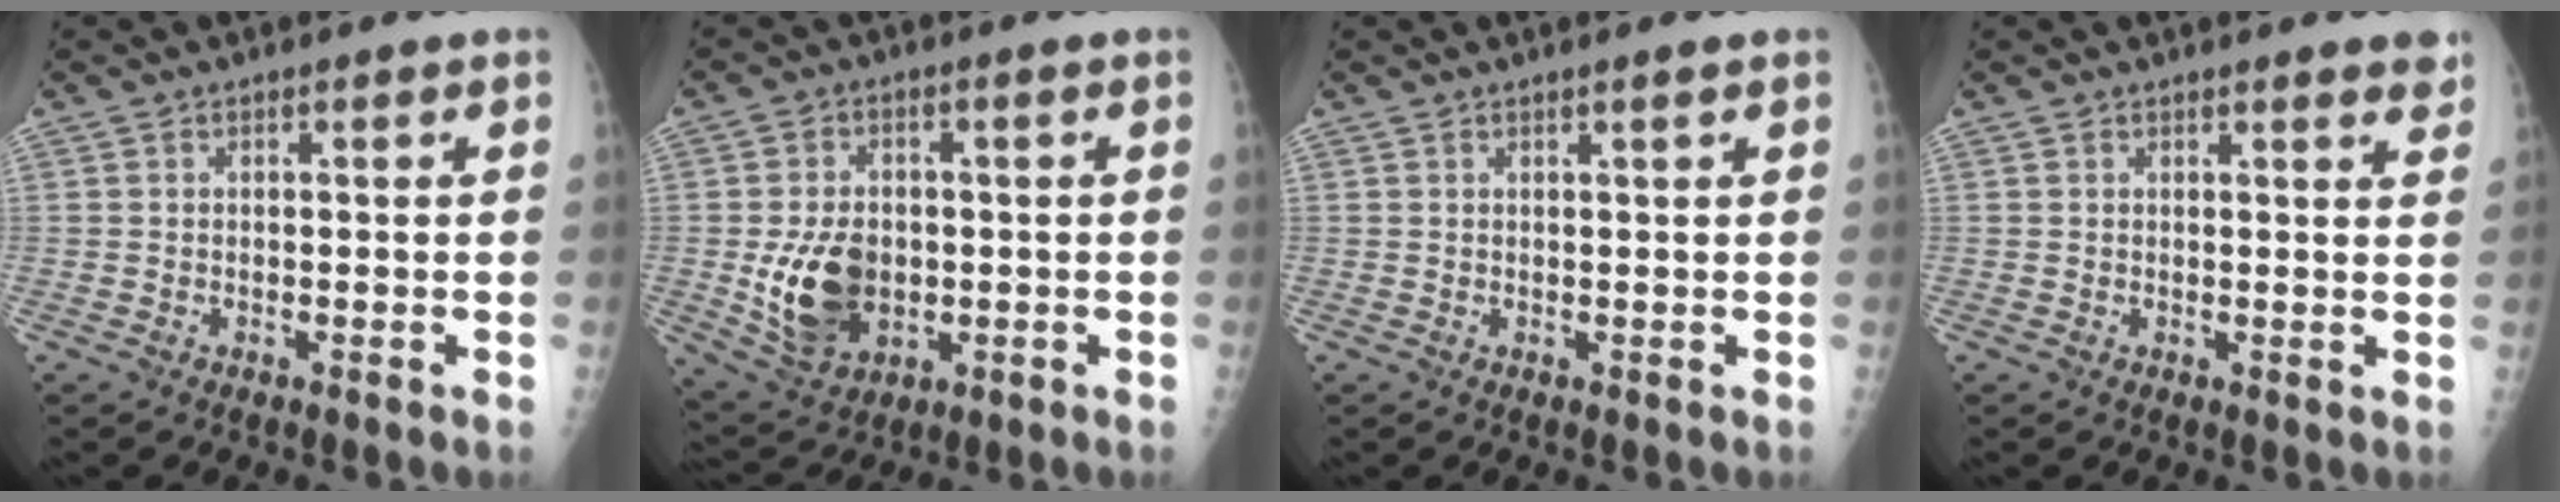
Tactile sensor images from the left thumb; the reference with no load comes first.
{"total": 11.1, "force": [-1.3, 7.9, 7.7], "torque": [-0.112, -0.004, -0.009]}
{"total": 0.8, "force": [0.4, -0.2, 0.6], "torque": [-0.012, -0.002, 0.009]}
{"total": 3.9, "force": [2.9, 0.8, 2.3], "torque": [-0.015, -0.008, 0.030]}